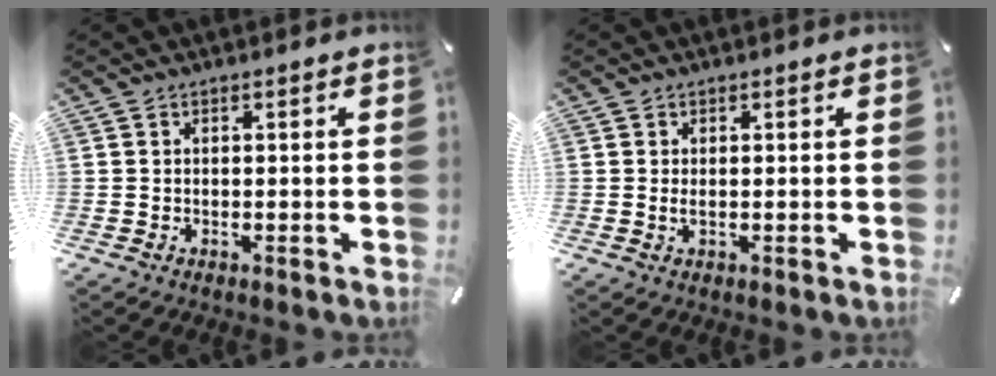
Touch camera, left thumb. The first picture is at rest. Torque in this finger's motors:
{"motor_torque": [0.19, -0.02, 0.11, 0.03, 0.01]}